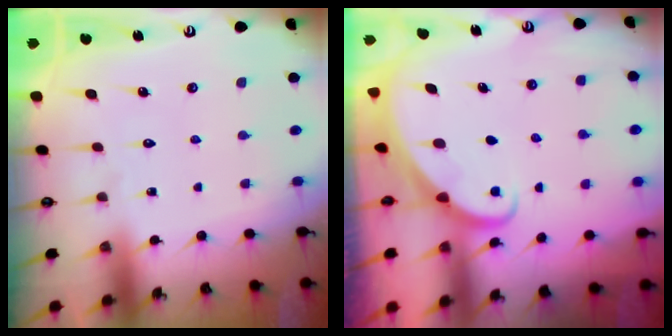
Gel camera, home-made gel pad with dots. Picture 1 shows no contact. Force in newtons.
{"total": 2.1, "press": 2.1, "slide": 0.2}